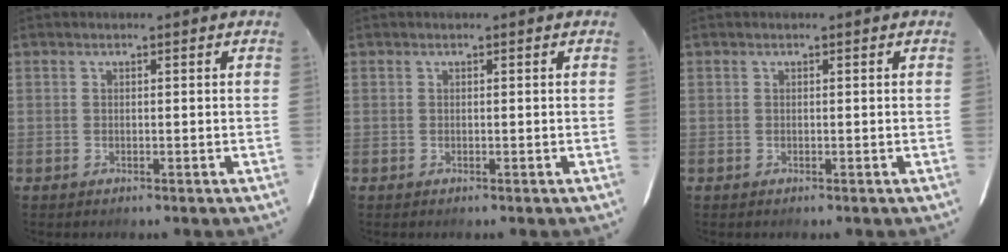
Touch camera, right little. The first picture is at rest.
{"total": 0.0}
{"total": 0.0}